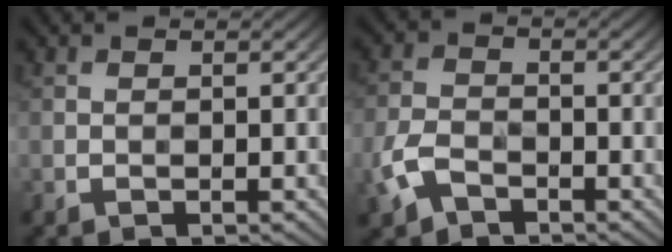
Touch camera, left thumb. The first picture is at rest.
{"total": 4.6, "force": [-2.6, 2.8, 2.7], "torque": [-0.066, -0.004, -0.063]}